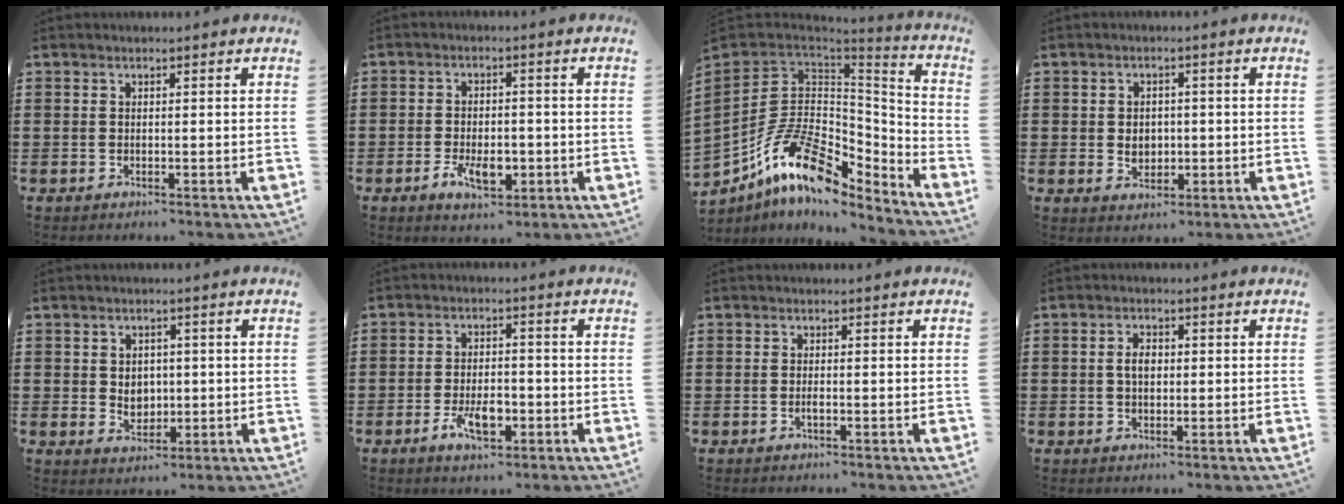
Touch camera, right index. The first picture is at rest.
{"total": 5.5, "force": [-1.9, 2.8, 4.4], "torque": [-0.076, 0.000, -0.033]}
{"total": 15.3, "force": [-7.5, 8.0, 10.6], "torque": [-0.226, 0.021, -0.133]}
{"total": 3.1, "force": [-0.2, 2.5, 1.8], "torque": [-0.033, 0.004, -0.009]}
{"total": 3.5, "force": [0.1, 2.8, 2.0], "torque": [-0.031, 0.002, -0.003]}
{"total": 5.6, "force": [-2.3, 2.4, 4.5], "torque": [-0.083, -0.003, -0.044]}
{"total": 0.8, "force": [-0.3, 0.0, 0.7], "torque": [-0.013, -0.007, -0.003]}
{"total": 2.5, "force": [0.2, 1.2, 2.2], "torque": [-0.042, 0.005, 0.003]}